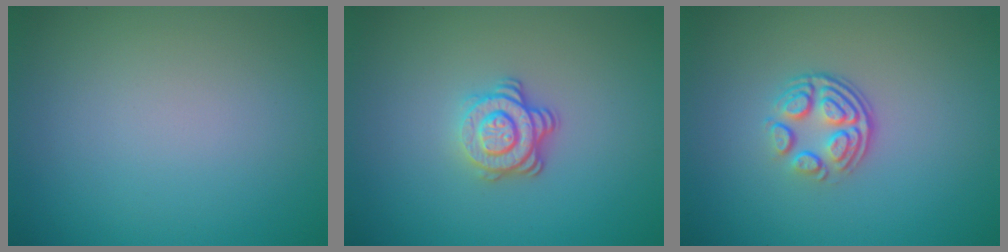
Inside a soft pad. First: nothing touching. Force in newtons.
{"total": 3.4, "press": 2.7, "slide": 2.1}
{"total": 3.7, "press": 2.6, "slide": 2.7}